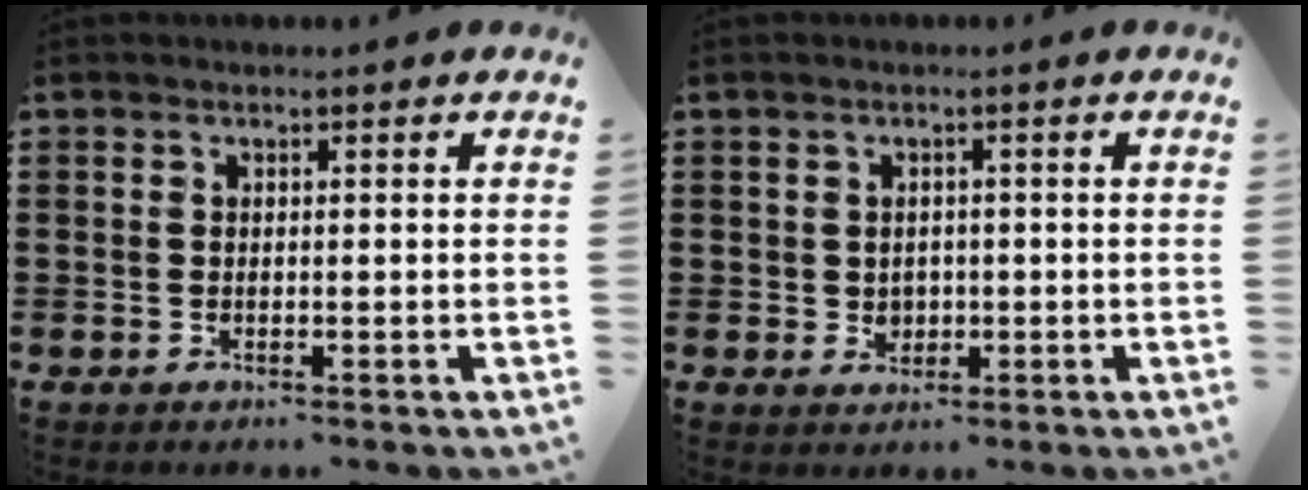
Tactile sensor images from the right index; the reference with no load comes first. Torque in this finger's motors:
{"motor_torque": [-0.15, -0.07, 0.03, 0.03]}